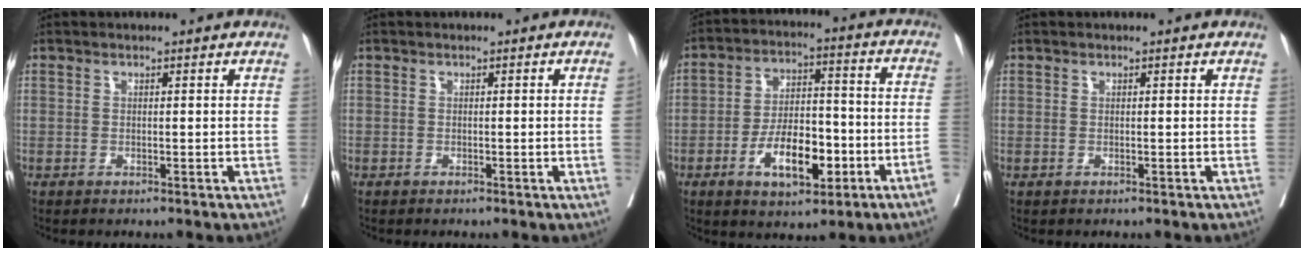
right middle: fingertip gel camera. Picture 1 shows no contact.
{"total": 1.3, "force": [-0.2, -0.6, 1.2], "torque": [-0.013, -0.001, -0.001]}
{"total": 11.8, "force": [-4.8, 3.1, 10.3], "torque": [-0.169, 0.015, -0.077]}
{"total": 0.0}